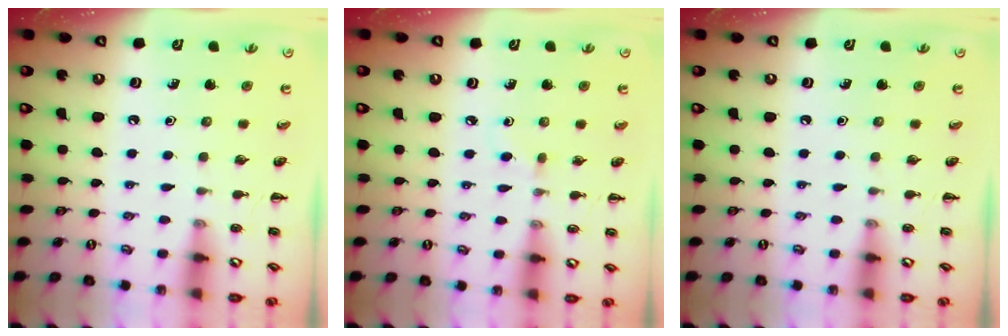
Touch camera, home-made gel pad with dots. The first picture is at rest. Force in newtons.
{"total": 2.0, "press": 1.8, "slide": 0.9}
{"total": 0.0}